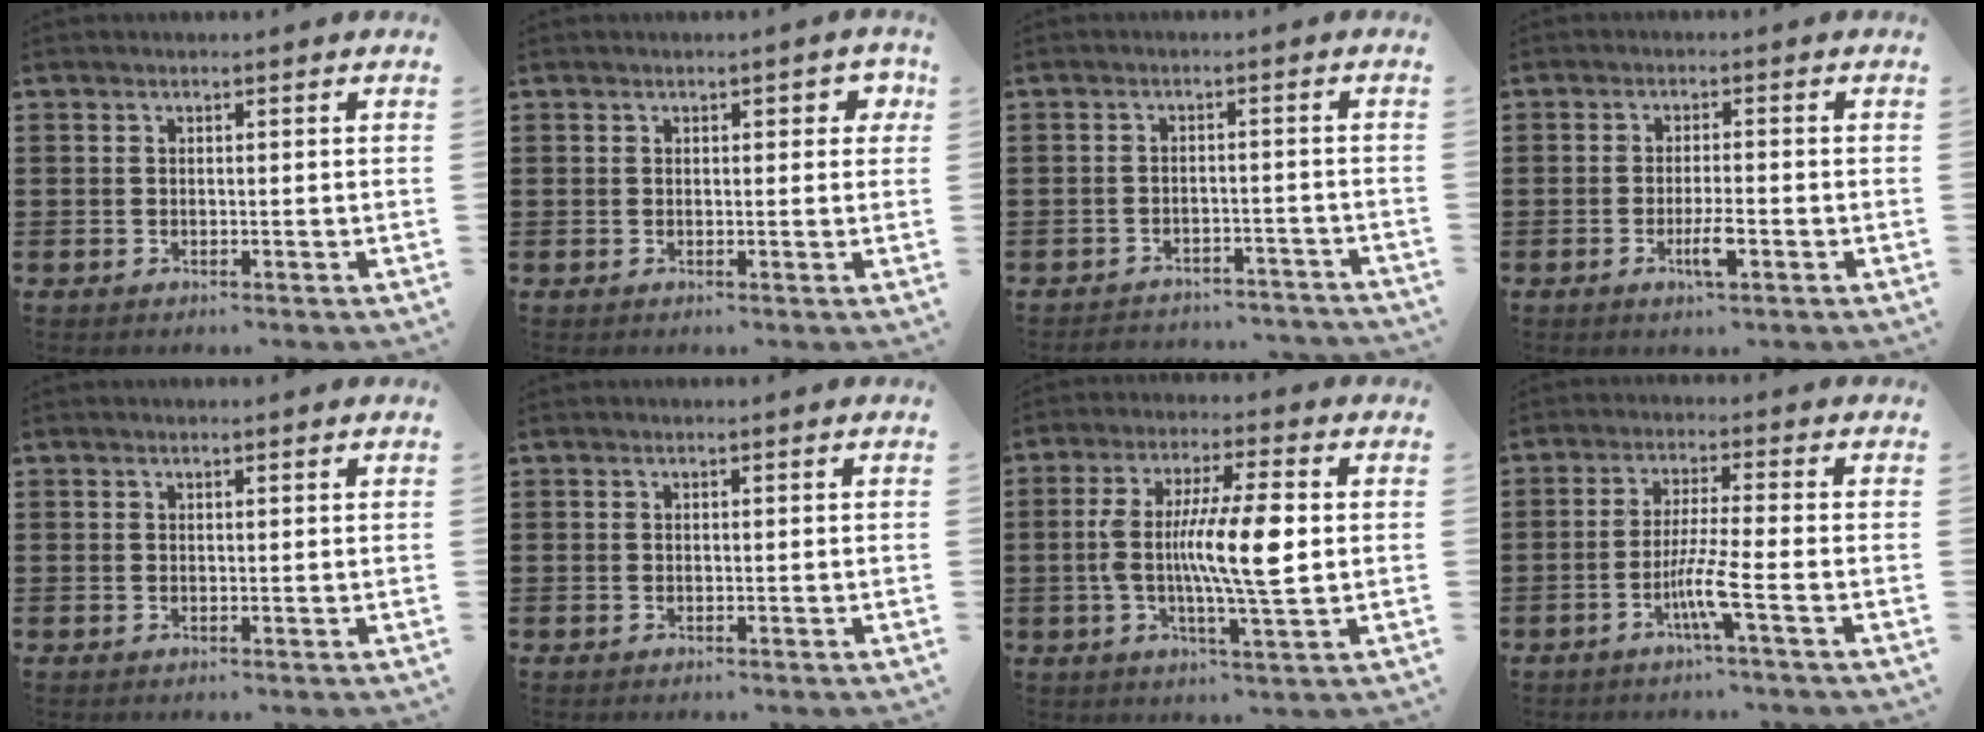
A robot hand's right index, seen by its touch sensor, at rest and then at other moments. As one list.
[{"total": 1.5, "force": [0.2, 1.0, 1.1], "torque": [-0.006, 0.002, -0.004]}, {"total": 3.0, "force": [-3.0, 0.3, -0.1], "torque": [-0.003, -0.001, -0.063]}, {"total": 3.8, "force": [-1.5, 0.6, 3.4], "torque": [-0.063, -0.002, -0.029]}, {"total": 0.0}, {"total": 0.0}, {"total": 10.7, "force": [0.0, 1.9, 10.6], "torque": [-0.200, 0.001, -0.007]}, {"total": 6.3, "force": [-2.7, -0.3, 5.7], "torque": [-0.116, -0.016, -0.054]}]